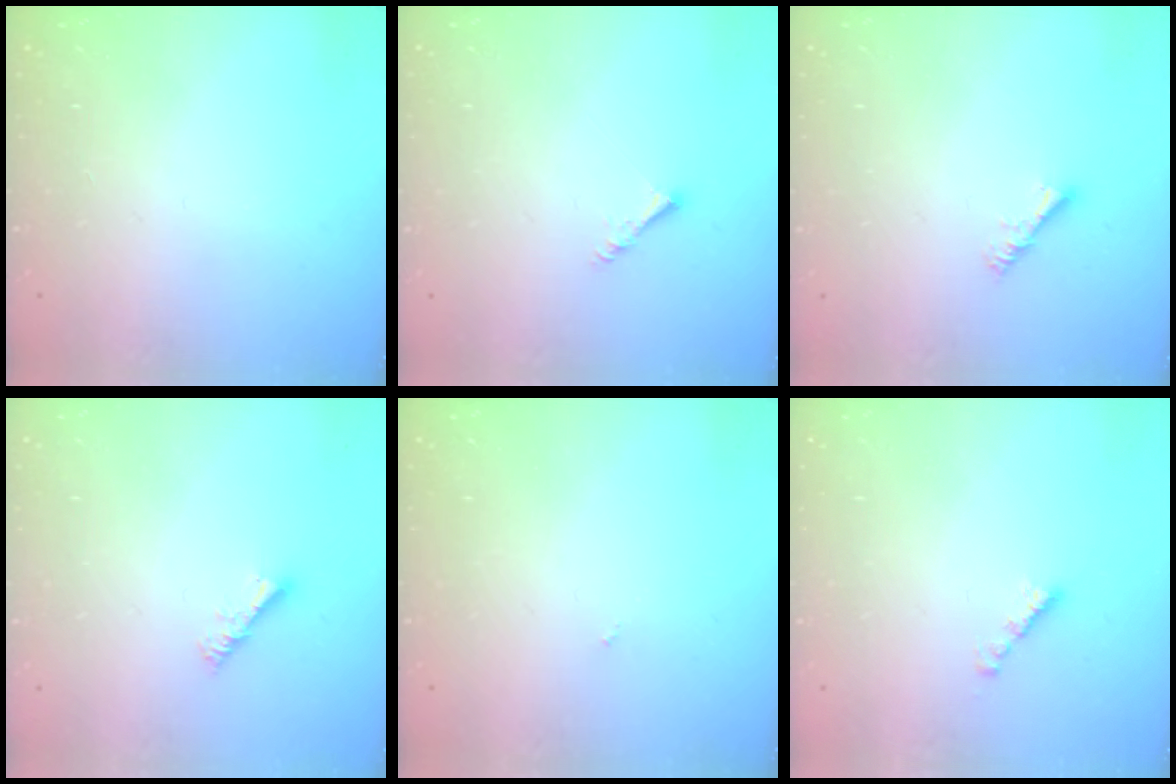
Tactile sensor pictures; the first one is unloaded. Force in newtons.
{"total": 1.6, "press": 1.6, "slide": 0.3}
{"total": 3.6, "press": 3.5, "slide": 0.7}
{"total": 4.2, "press": 4.2, "slide": 0.5}
{"total": 0.0}
{"total": 2.1, "press": 2.1, "slide": 0.3}